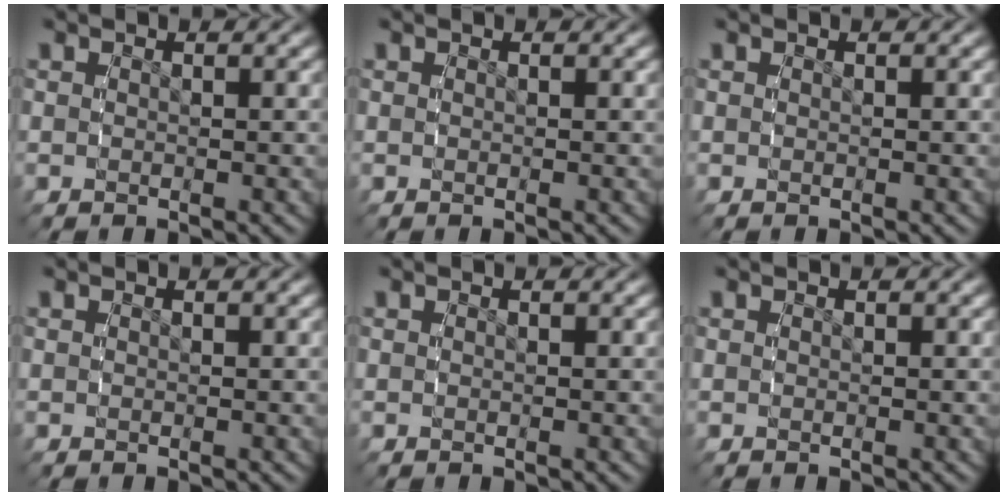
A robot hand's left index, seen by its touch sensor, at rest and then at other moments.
{"total": 0.0}
{"total": 0.0}
{"total": 0.0}
{"total": 0.0}
{"total": 0.0}